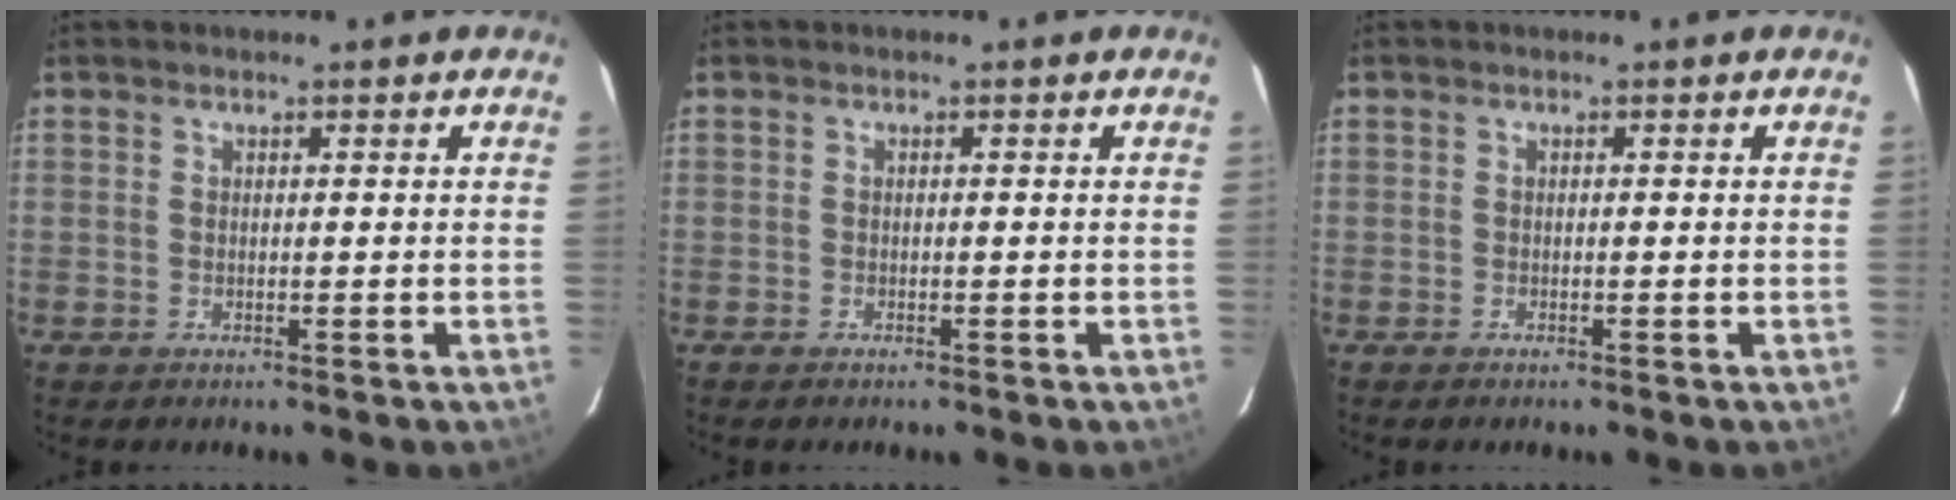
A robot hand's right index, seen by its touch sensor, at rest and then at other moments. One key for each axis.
{"total": 0.7, "fx": -0.6, "fy": 0.2, "fz": 0.3, "tx": -0.008, "ty": -0.001, "tz": -0.012}
{"total": 0.6, "fx": -0.5, "fy": 0.2, "fz": 0.2, "tx": -0.006, "ty": -0.001, "tz": -0.010}